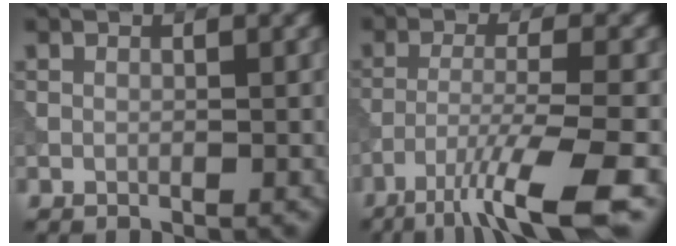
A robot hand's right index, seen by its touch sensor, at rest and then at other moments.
{"total": 8.8, "force": [-5.5, 1.4, 6.7], "torque": [-0.107, -0.005, -0.101]}